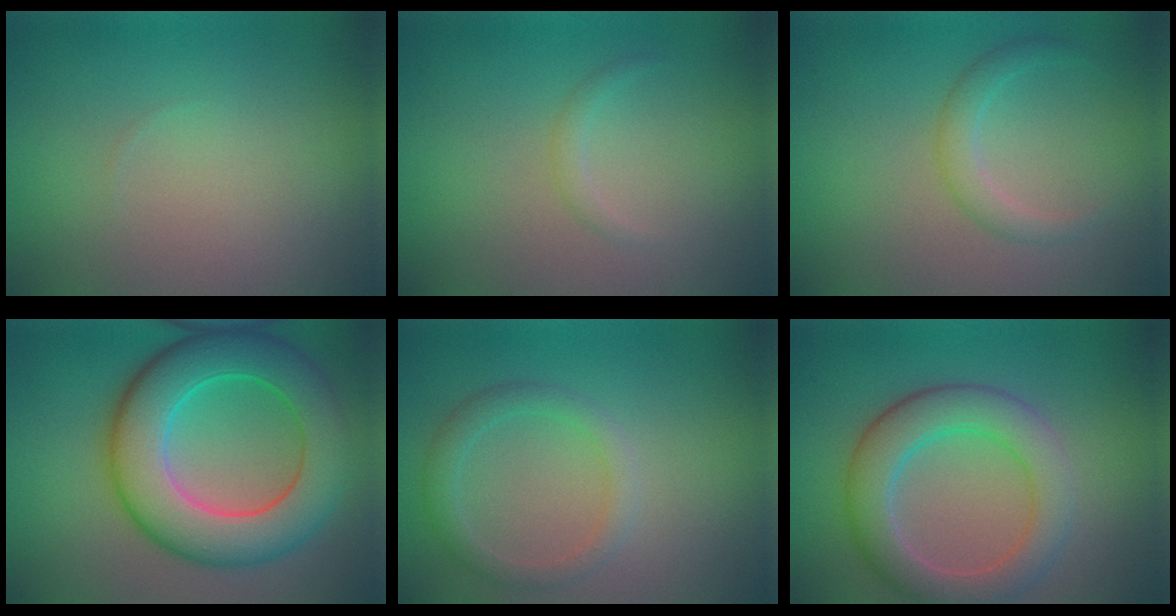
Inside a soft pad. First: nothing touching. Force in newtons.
{"total": 0.8, "press": 0.8, "slide": 0.0}
{"total": 1.9, "press": 1.9, "slide": 0.1}
{"total": 10.0, "press": 10.0, "slide": 0.4}
{"total": 2.2, "press": 2.2, "slide": 0.1}
{"total": 5.9, "press": 5.9, "slide": 0.1}